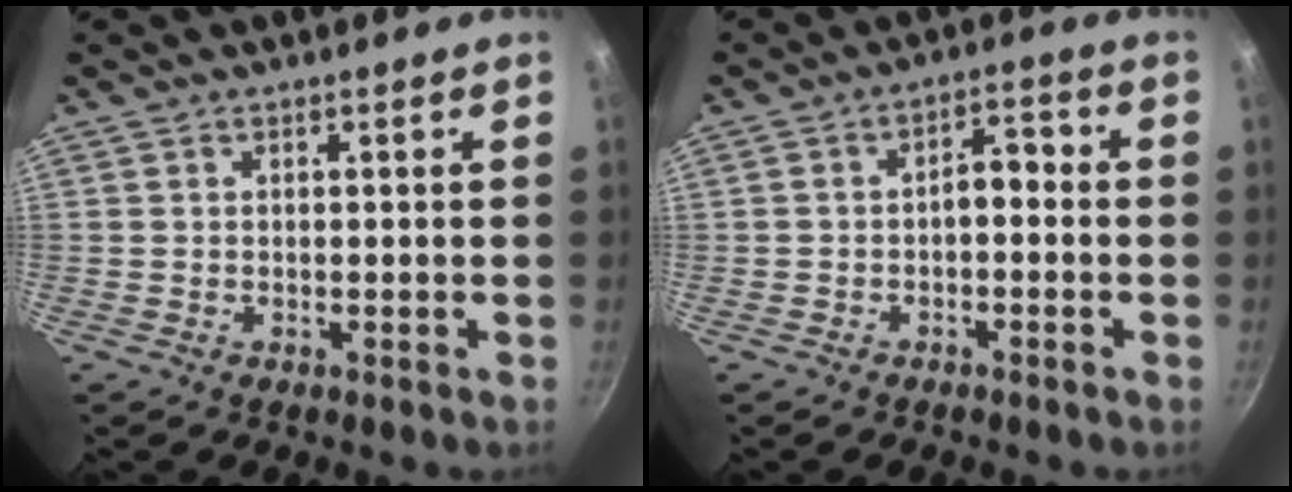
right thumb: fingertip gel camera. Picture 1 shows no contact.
{"total": 4.2, "force": [-1.2, 2.3, 3.3], "torque": [-0.035, 0.029, -0.020]}